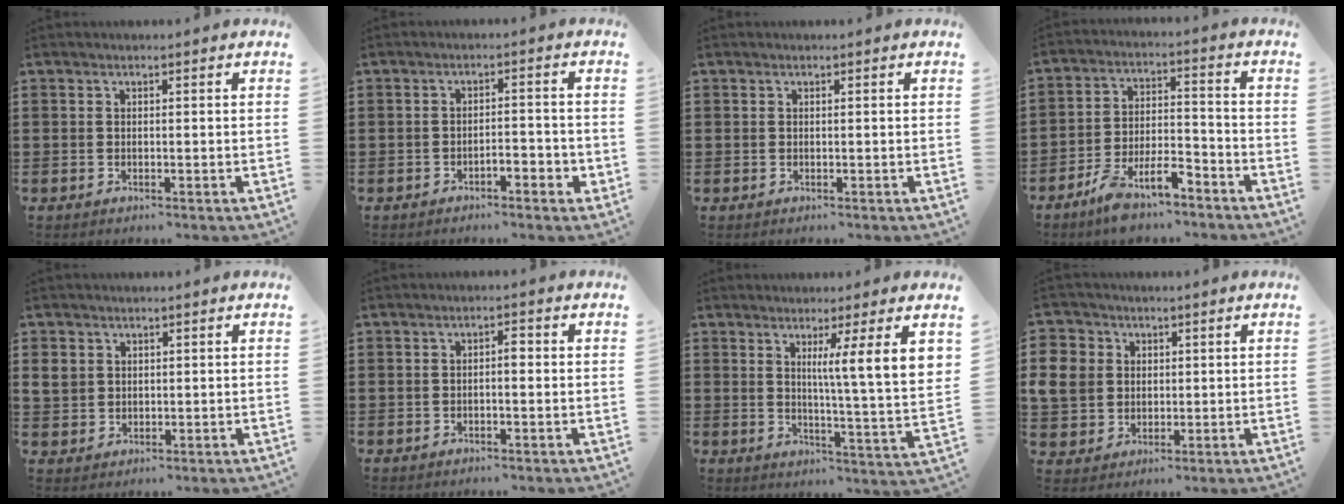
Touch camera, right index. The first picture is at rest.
{"total": 2.1, "force": [-1.6, 0.6, 1.1], "torque": [-0.022, 0.006, -0.034]}
{"total": 0.0}
{"total": 7.3, "force": [-5.6, 2.3, 4.0], "torque": [-0.084, 0.008, -0.108]}
{"total": 2.5, "force": [0.9, 2.2, 0.8], "torque": [-0.025, 0.007, 0.018]}
{"total": 1.6, "force": [-0.3, 0.2, 1.5], "torque": [-0.029, 0.002, -0.007]}
{"total": 7.1, "force": [3.8, -1.1, 5.8], "torque": [-0.098, -0.034, 0.055]}
{"total": 6.7, "force": [1.2, 6.2, 2.3], "torque": [-0.096, 0.009, 0.017]}